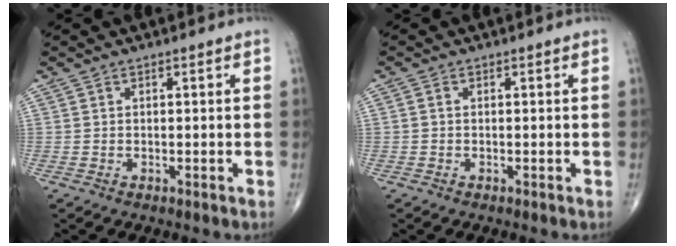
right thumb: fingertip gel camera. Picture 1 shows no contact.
{"total": 0.6, "force": [-0.1, 0.5, 0.4], "torque": [-0.007, 0.000, -0.005]}